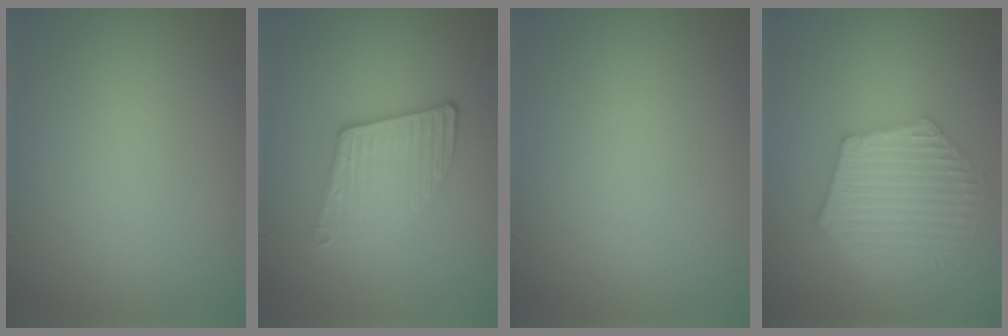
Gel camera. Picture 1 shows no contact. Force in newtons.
{"total": 3.6, "press": 3.1, "slide": 1.8}
{"total": 0.0}
{"total": 6.1, "press": 4.7, "slide": 3.9}